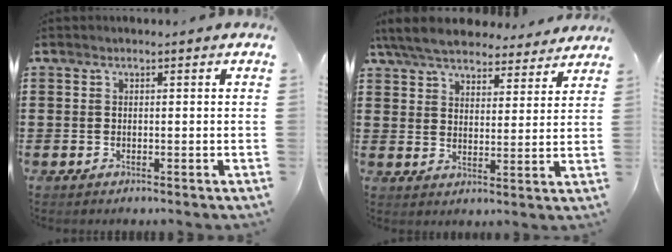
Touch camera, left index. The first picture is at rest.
{"total": 7.0, "force": [6.6, 1.3, 2.0], "torque": [-0.067, -0.026, 0.120]}